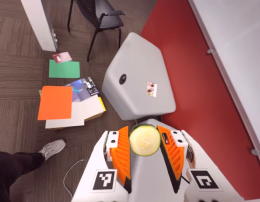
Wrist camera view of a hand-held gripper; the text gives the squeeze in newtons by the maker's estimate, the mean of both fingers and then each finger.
{"total": 10.4, "left": 10.9, "right": 9.9}